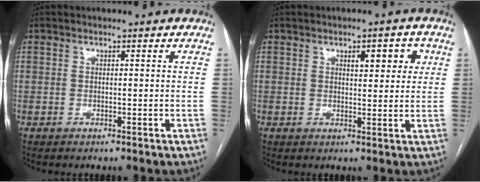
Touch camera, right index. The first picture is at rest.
{"total": 4.6, "force": [1.9, 1.7, 3.8], "torque": [-0.048, 0.007, 0.026]}